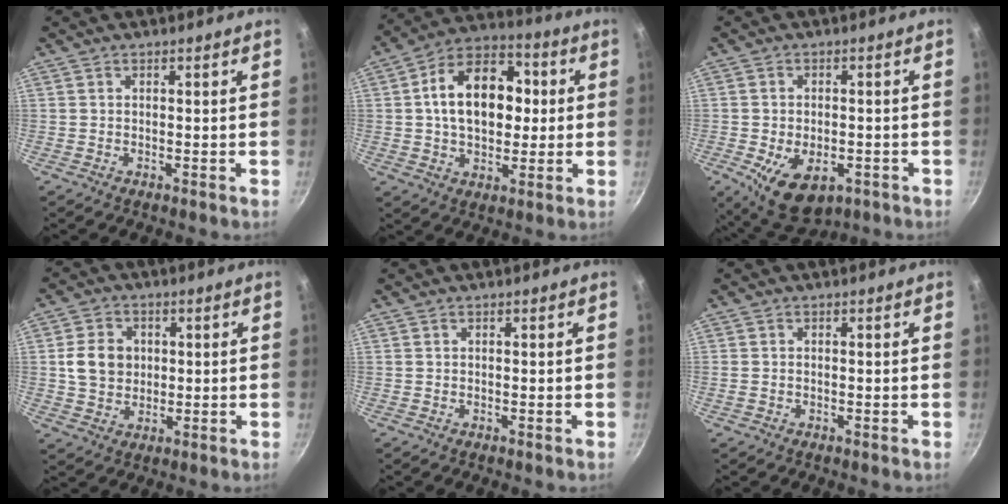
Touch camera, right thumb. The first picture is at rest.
{"total": 17.3, "force": [1.9, 11.7, 12.5], "torque": [-0.161, 0.027, 0.015]}
{"total": 10.8, "force": [-3.8, 6.5, 7.8], "torque": [-0.108, -0.001, -0.044]}
{"total": 7.9, "force": [1.0, 6.6, 4.2], "torque": [-0.052, 0.004, 0.013]}
{"total": 0.0}
{"total": 1.0, "force": [-0.2, 0.9, 0.5], "torque": [-0.011, 0.001, -0.004]}